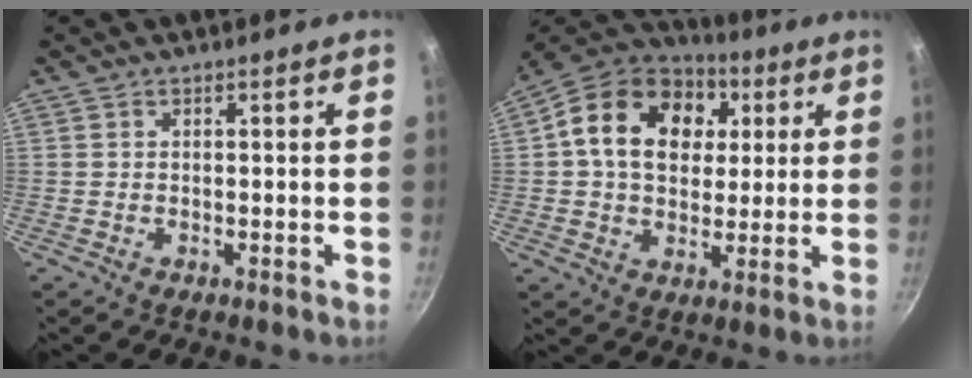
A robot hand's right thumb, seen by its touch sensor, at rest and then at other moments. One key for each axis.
{"total": 19.0, "fx": 4.6, "fy": 14.2, "fz": 11.8, "tx": -0.182, "ty": 0.013, "tz": 0.064}